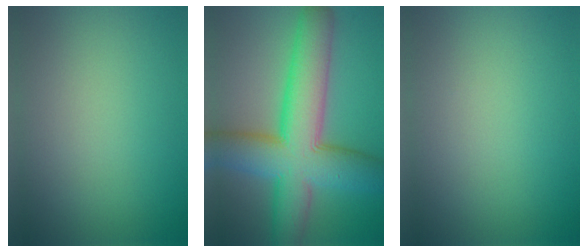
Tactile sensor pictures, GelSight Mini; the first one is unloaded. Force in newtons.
{"total": 12.2, "press": 12.2, "slide": 0.4}
{"total": 0.0}